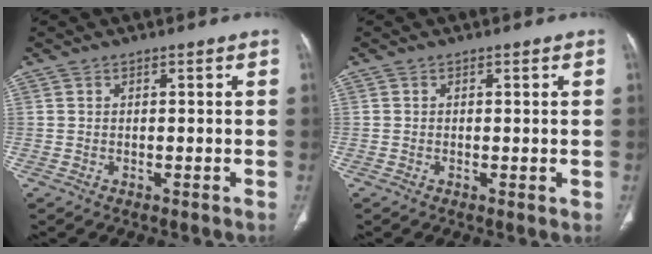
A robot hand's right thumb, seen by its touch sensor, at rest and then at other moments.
{"total": 0.6, "force": [-0.1, 0.3, 0.6], "torque": [-0.012, -0.003, -0.003]}